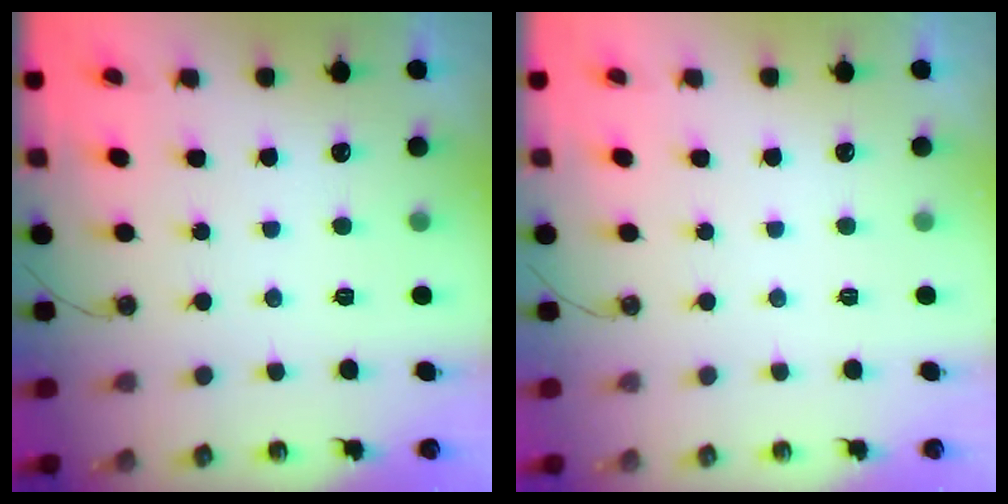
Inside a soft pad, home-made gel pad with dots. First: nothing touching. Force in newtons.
{"total": 0.0}